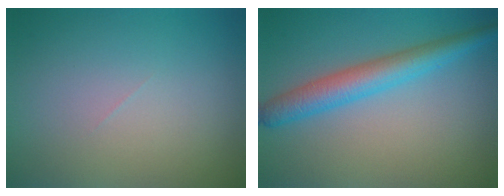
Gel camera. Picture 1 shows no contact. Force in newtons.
{"total": 4.4, "press": 4.4, "slide": 0.1}